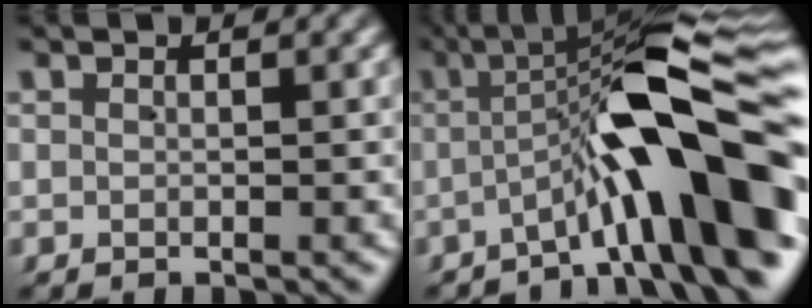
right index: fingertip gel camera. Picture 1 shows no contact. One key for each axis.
{"total": 12.3, "fx": -2.0, "fy": 2.6, "fz": 11.9, "tx": -0.151, "ty": 0.016, "tz": -0.031}